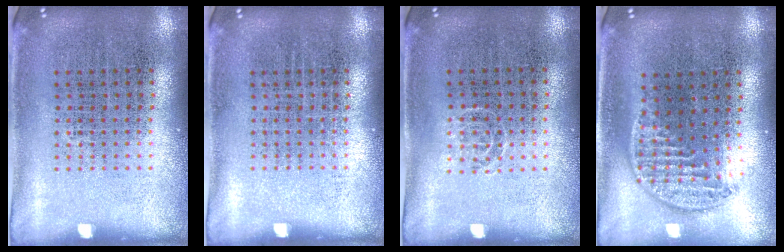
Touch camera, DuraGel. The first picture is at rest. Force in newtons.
{"total": 0.0}
{"total": 0.6, "press": 0.4, "slide": 0.4}
{"total": 1.3, "press": 1.1, "slide": 0.7}